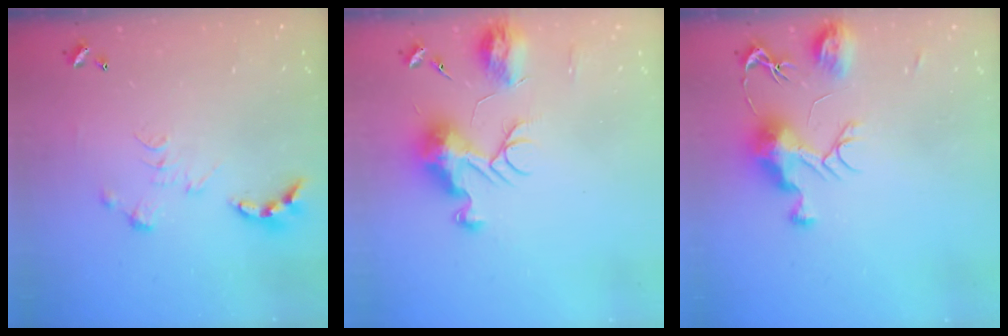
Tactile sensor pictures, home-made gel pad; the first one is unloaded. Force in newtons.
{"total": 12.0, "press": 12.0, "slide": 0.6}
{"total": 9.5, "press": 9.4, "slide": 1.4}